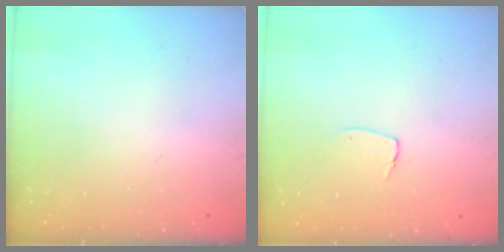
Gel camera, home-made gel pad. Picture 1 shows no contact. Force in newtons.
{"total": 5.6, "press": 5.5, "slide": 0.4}